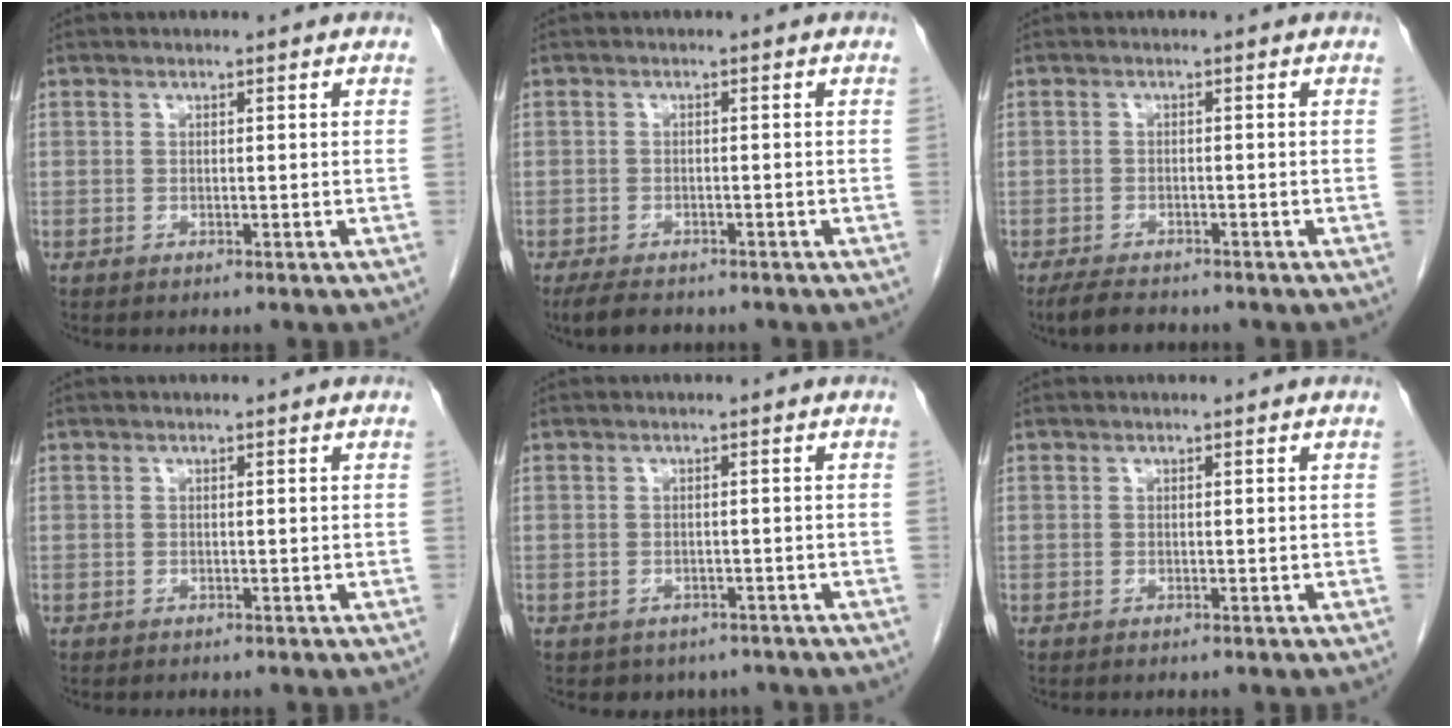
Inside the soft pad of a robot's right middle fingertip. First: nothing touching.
{"total": 4.2, "force": [-3.4, 1.6, 1.9], "torque": [-0.035, -0.007, -0.050]}
{"total": 3.9, "force": [-3.3, 1.2, 1.7], "torque": [-0.034, -0.007, -0.053]}
{"total": 0.0}
{"total": 4.2, "force": [-3.2, 2.6, 0.5], "torque": [-0.003, 0.010, -0.037]}
{"total": 0.0}